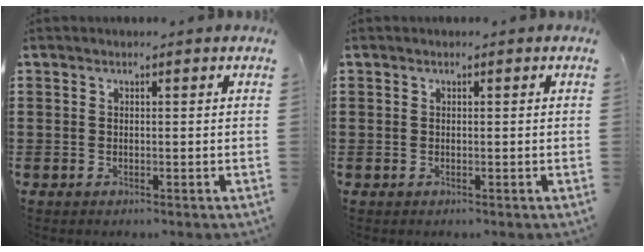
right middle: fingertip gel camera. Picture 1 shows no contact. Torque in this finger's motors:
{"motor_torque": [0.19, -0.37, 0.03, 0.02]}